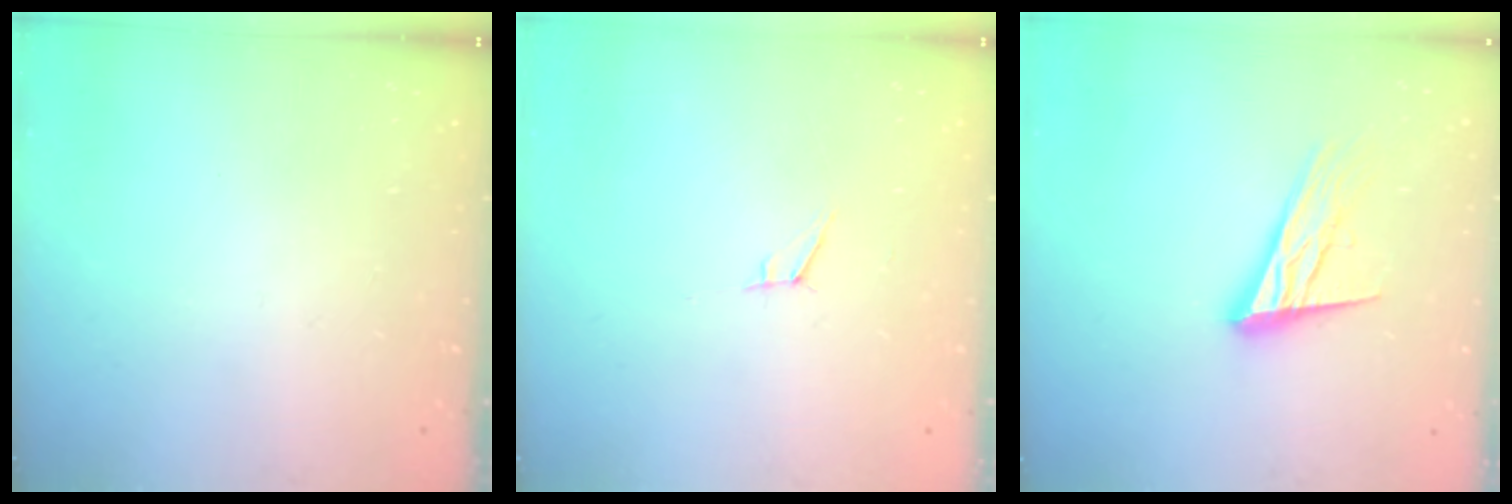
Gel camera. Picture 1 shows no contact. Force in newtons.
{"total": 5.2, "press": 4.5, "slide": 2.5}
{"total": 15.6, "press": 15.1, "slide": 3.7}